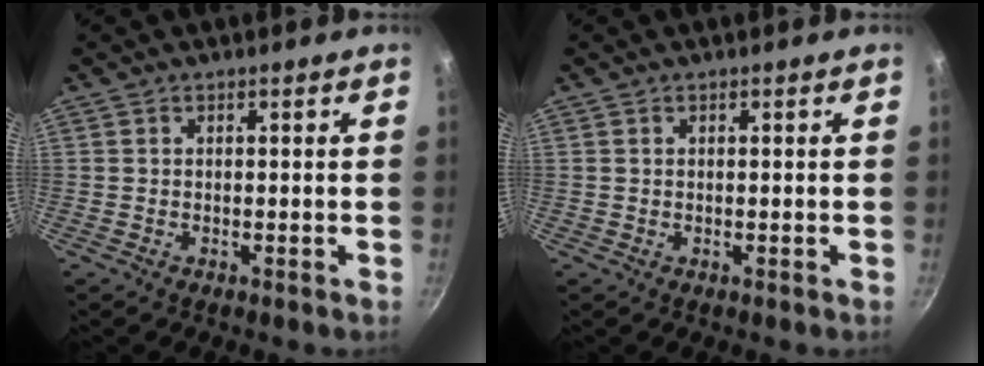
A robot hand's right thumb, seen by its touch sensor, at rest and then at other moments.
{"total": 0.0}